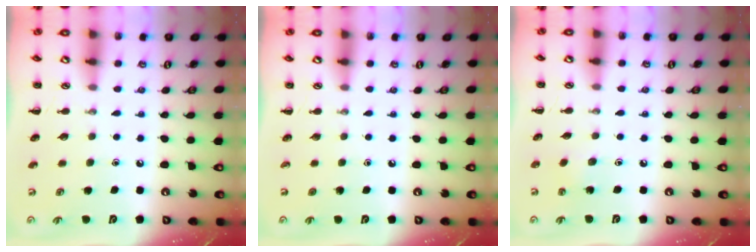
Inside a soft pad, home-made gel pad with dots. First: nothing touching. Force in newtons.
{"total": 0.0}
{"total": 4.4, "press": 4.2, "slide": 1.5}